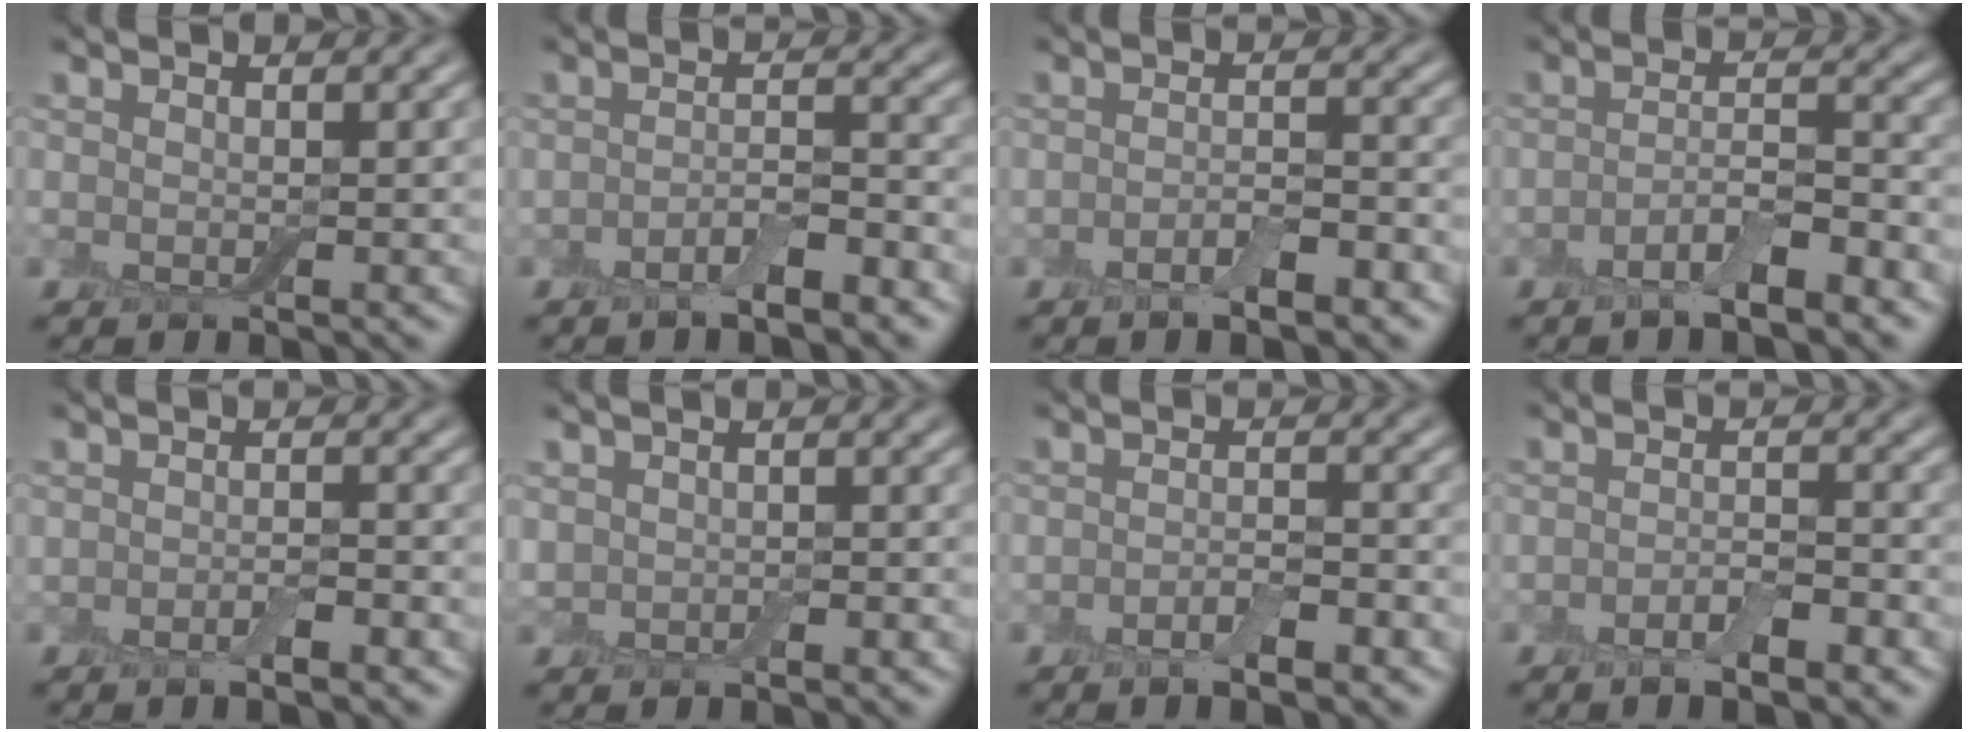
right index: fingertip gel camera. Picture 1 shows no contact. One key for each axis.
{"total": 2.6, "fx": -1.7, "fy": 0.7, "fz": 1.8, "tx": -0.031, "ty": 0.004, "tz": -0.033}
{"total": 2.6, "fx": -1.5, "fy": 0.9, "fz": 2.0, "tx": -0.034, "ty": 0.000, "tz": -0.025}
{"total": 3.6, "fx": -2.2, "fy": 0.9, "fz": 2.7, "tx": -0.049, "ty": 0.007, "tz": -0.045}
{"total": 1.5, "fx": -0.8, "fy": 0.4, "fz": 1.2, "tx": -0.020, "ty": -0.004, "tz": -0.013}
{"total": 1.5, "fx": 0.1, "fy": 1.2, "fz": 0.9, "tx": -0.016, "ty": -0.002, "tz": 0.000}
{"total": 2.3, "fx": -1.3, "fy": 0.7, "fz": 1.8, "tx": -0.031, "ty": -0.002, "tz": -0.022}
{"total": 2.6, "fx": -1.5, "fy": 0.8, "fz": 1.9, "tx": -0.033, "ty": 0.000, "tz": -0.026}